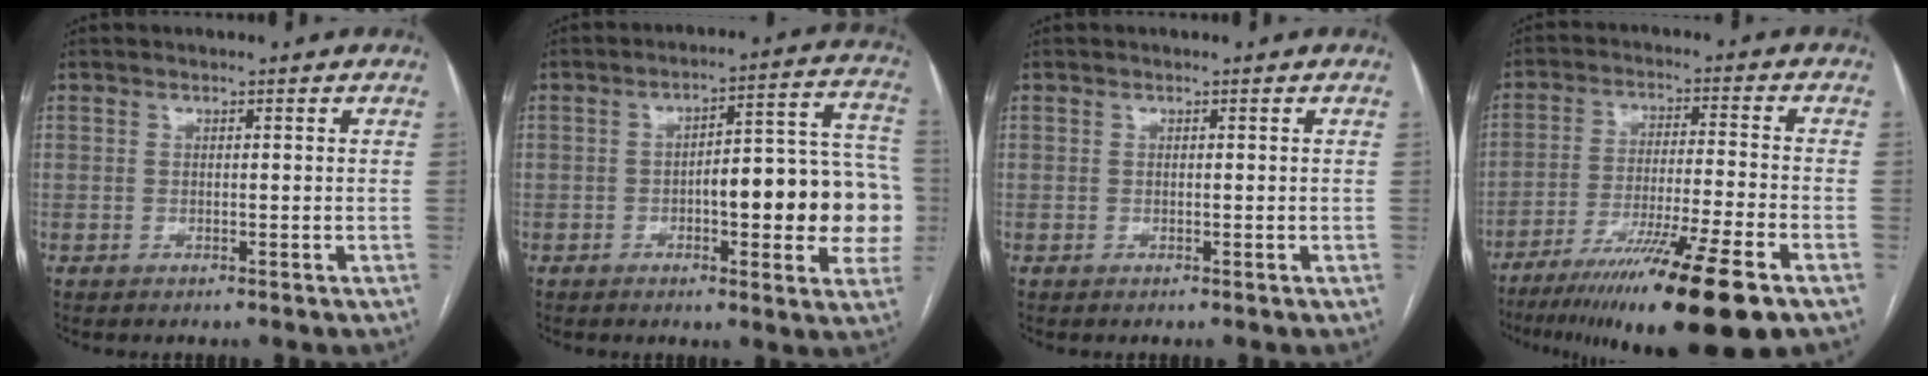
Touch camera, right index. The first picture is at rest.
{"total": 16.9, "force": [-2.3, 4.4, 16.1], "torque": [-0.168, 0.044, -0.023]}
{"total": 0.0}
{"total": 18.7, "force": [-12.6, -0.2, 13.8], "torque": [-0.193, -0.043, -0.208]}